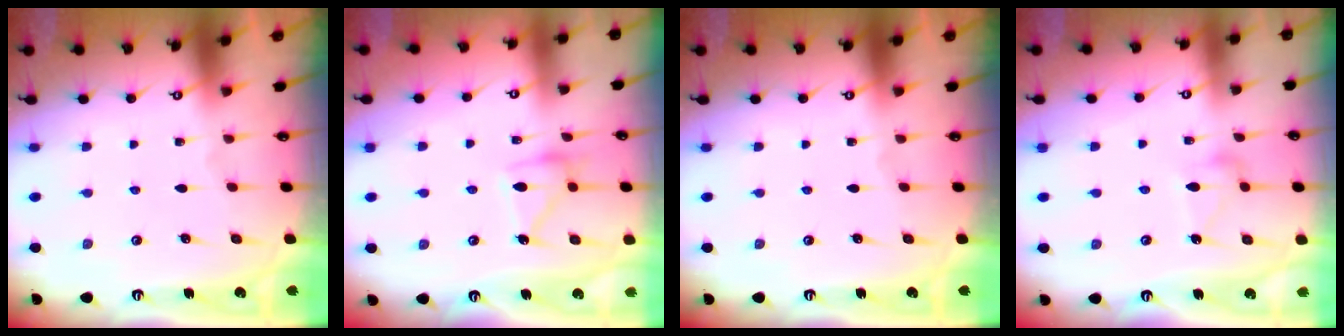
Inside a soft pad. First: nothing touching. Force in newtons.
{"total": 14.0, "press": 14.0, "slide": 0.7}
{"total": 0.0}
{"total": 8.7, "press": 8.7, "slide": 0.4}